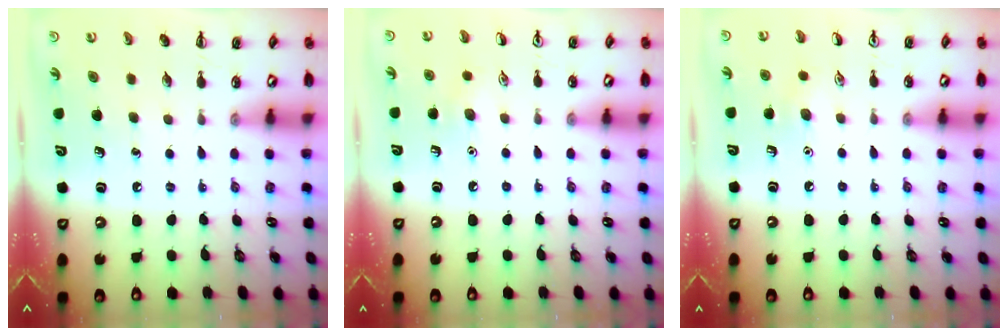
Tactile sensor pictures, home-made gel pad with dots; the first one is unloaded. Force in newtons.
{"total": 5.6, "press": 5.4, "slide": 1.7}
{"total": 5.6, "press": 5.4, "slide": 1.7}